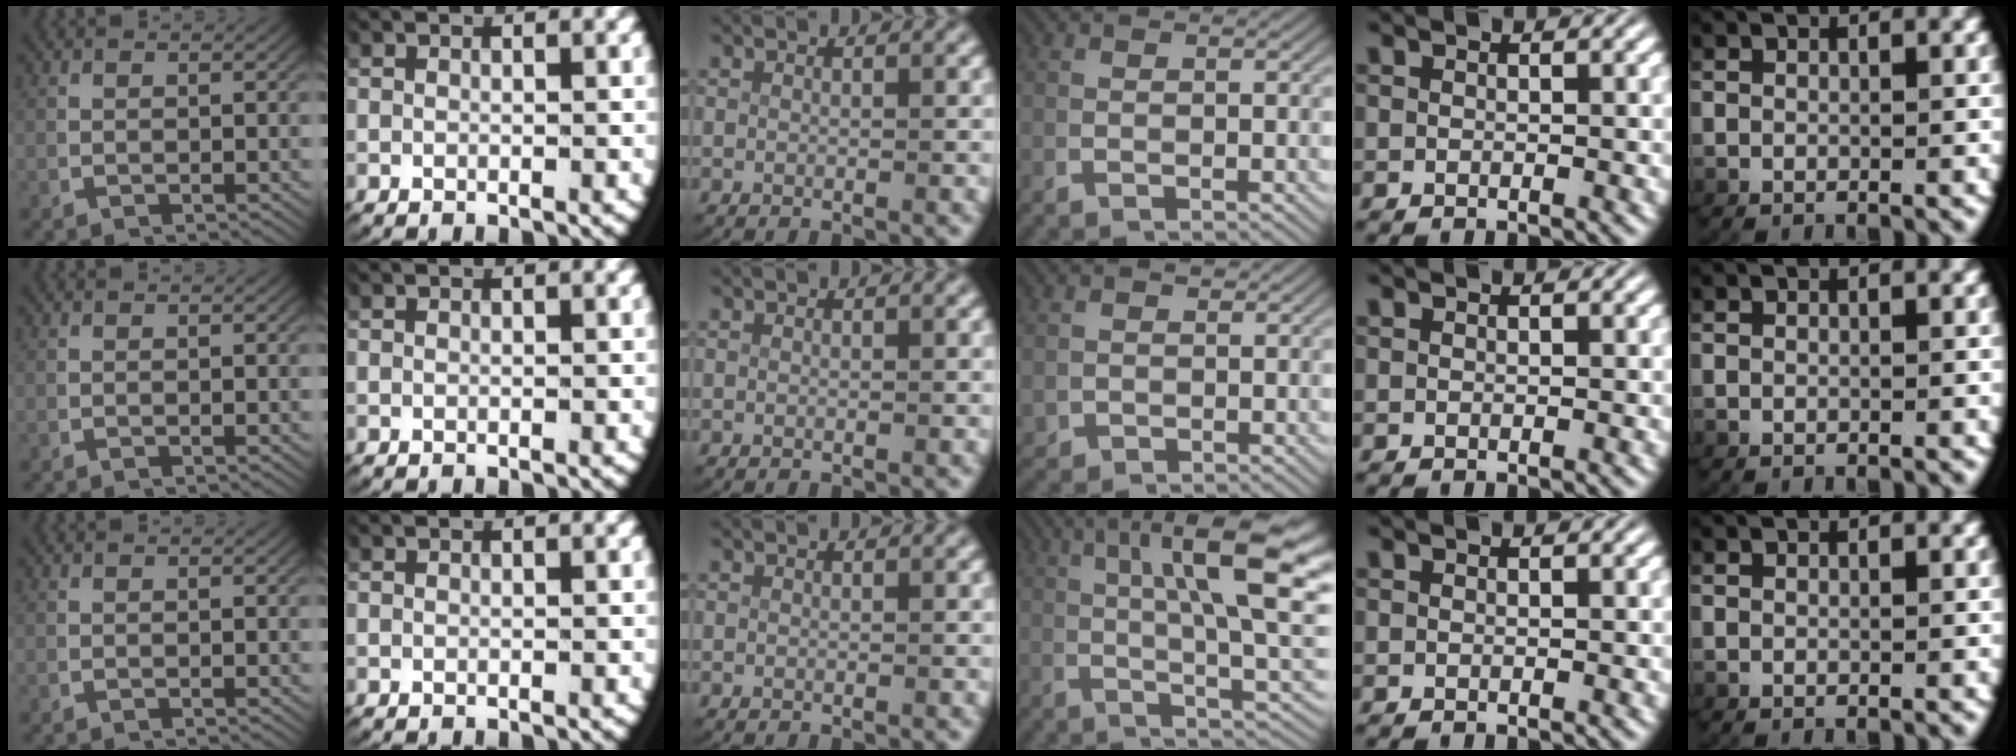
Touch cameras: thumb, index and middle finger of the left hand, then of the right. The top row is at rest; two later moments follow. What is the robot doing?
{"motion": "lift_and_place", "object": "plastic wrap"}